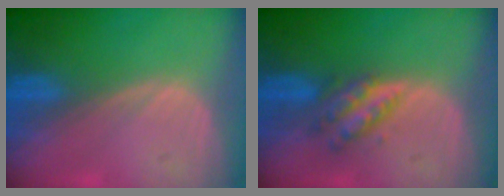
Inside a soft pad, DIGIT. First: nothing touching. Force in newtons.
{"total": 4.6, "press": 4.6, "slide": 0.3}